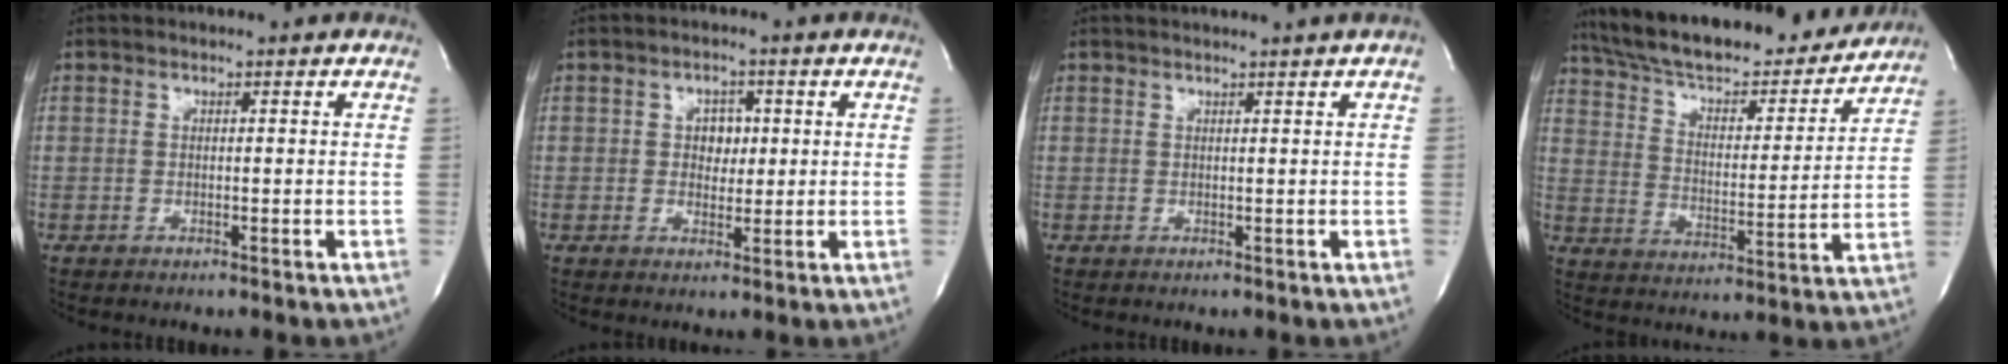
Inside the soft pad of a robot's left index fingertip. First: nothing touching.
{"total": 3.2, "force": [0.6, 2.4, 2.1], "torque": [-0.026, 0.004, 0.008]}
{"total": 2.5, "force": [2.1, -0.6, 1.2], "torque": [-0.014, 0.009, 0.029]}
{"total": 25.0, "force": [22.0, 6.0, 10.0], "torque": [-0.172, 0.002, 0.316]}